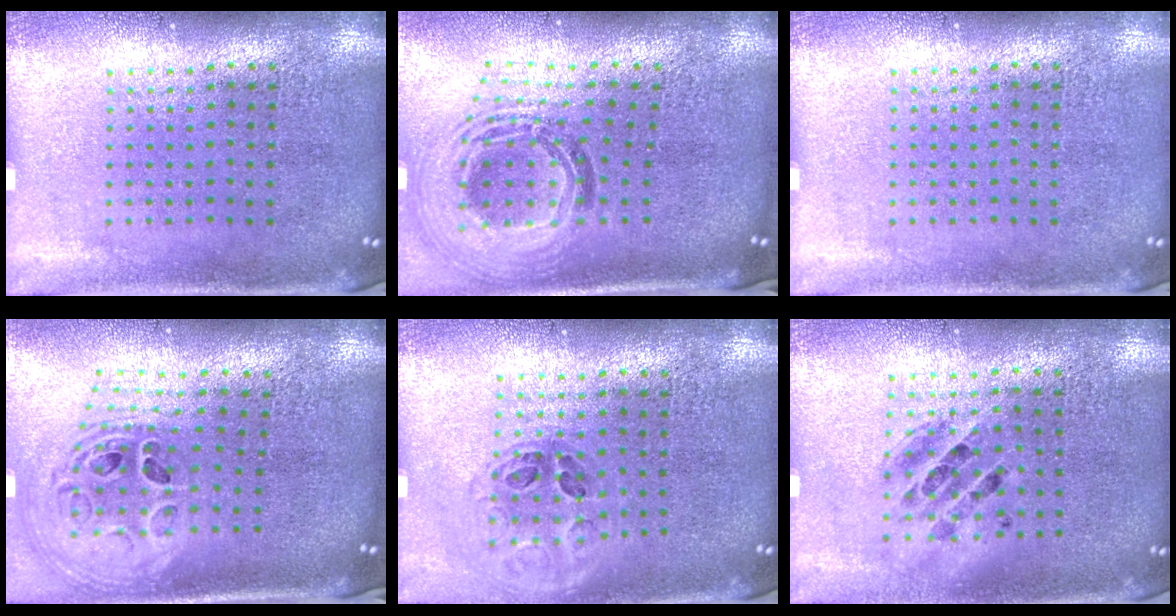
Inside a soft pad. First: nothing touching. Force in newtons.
{"total": 1.8, "press": 1.5, "slide": 1.0}
{"total": 0.0}
{"total": 1.9, "press": 1.6, "slide": 1.1}
{"total": 1.0, "press": 1.0, "slide": 0.3}
{"total": 1.3, "press": 1.1, "slide": 0.5}